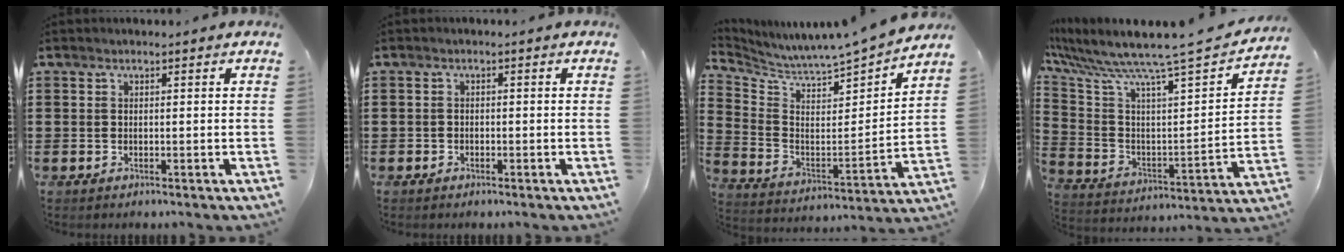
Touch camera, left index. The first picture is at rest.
{"total": 0.9, "force": [-0.7, 0.5, 0.0], "torque": [-0.003, 0.002, -0.017]}
{"total": 4.9, "force": [4.9, -0.7, 0.1], "torque": [-0.035, -0.067, 0.075]}
{"total": 8.5, "force": [7.2, 0.0, 4.5], "torque": [-0.122, -0.067, 0.108]}